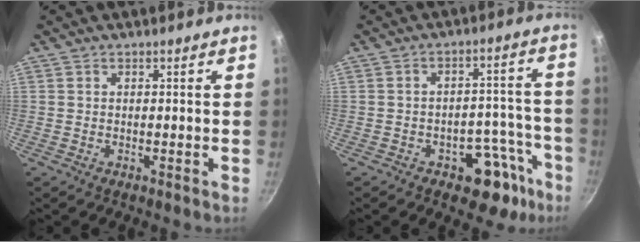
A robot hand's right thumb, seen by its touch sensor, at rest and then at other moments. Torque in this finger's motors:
{"motor_torque": [2.89, 2.12, 0.60, -0.59, -0.01]}